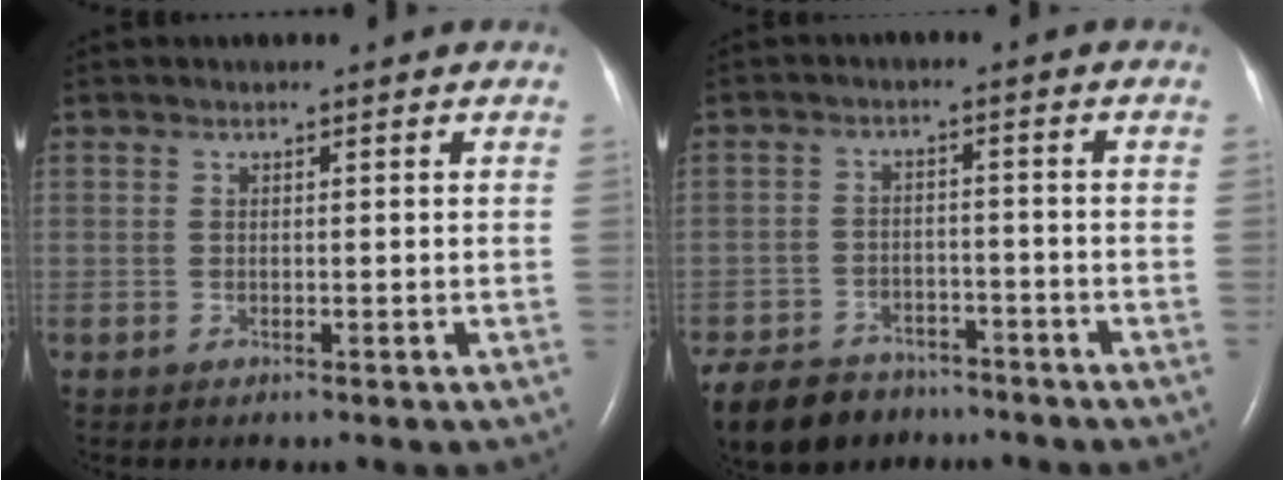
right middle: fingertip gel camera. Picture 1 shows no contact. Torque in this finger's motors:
{"motor_torque": [0.84, -0.84, 0.10, 0.02]}